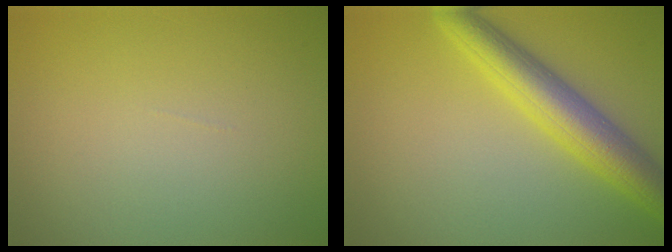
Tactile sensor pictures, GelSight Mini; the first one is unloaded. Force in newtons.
{"total": 5.5, "press": 5.5, "slide": 0.1}